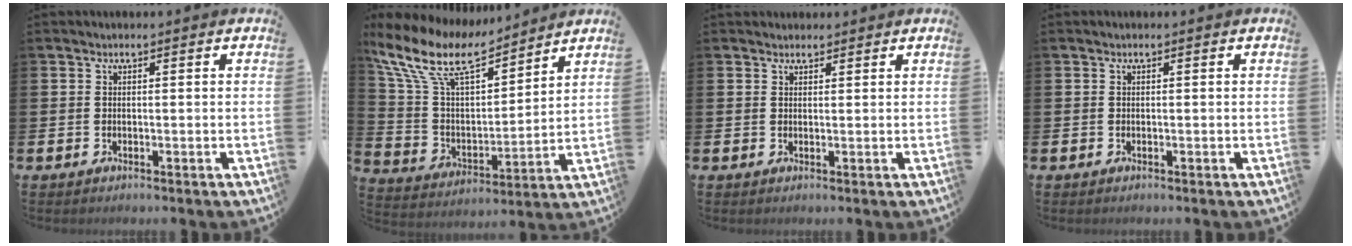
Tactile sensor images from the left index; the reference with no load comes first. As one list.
[{"total": 11.6, "force": [9.8, 3.3, 5.3], "torque": [-0.150, -0.055, 0.173]}, {"total": 1.5, "force": [1.3, 0.6, 0.0], "torque": [0.015, -0.002, 0.022]}, {"total": 0.0}]